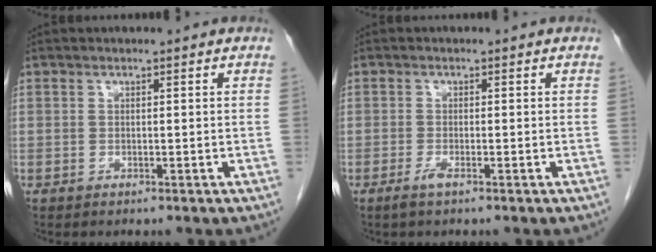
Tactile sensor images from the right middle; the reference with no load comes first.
{"total": 1.4, "force": [-0.9, 0.0, 1.0], "torque": [-0.026, -0.003, -0.020]}